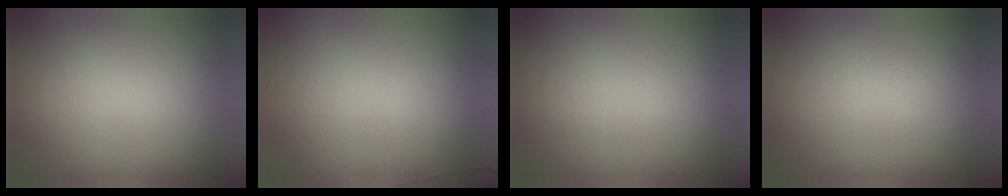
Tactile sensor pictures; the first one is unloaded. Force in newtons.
{"total": 6.2}
{"total": 1.0}
{"total": 1.4}